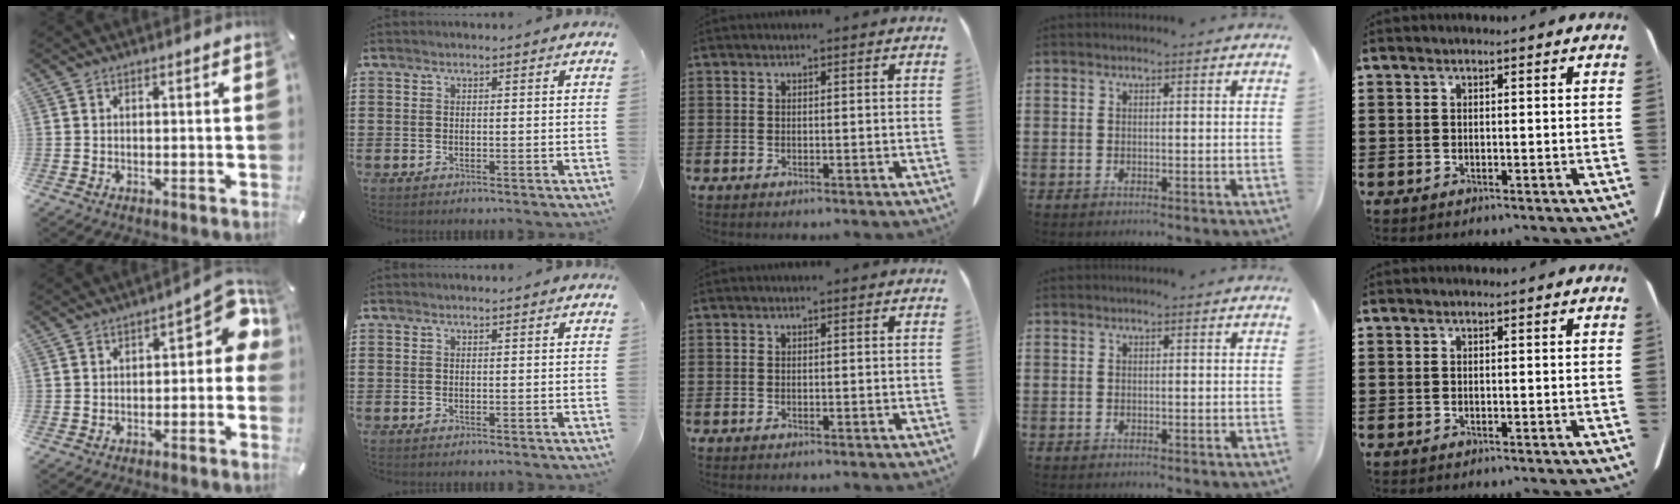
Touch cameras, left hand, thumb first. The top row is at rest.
{"thumb": {"total": 9.6, "force": [1.5, 4.7, 8.2], "torque": [-0.102, -0.010, 0.024]}}